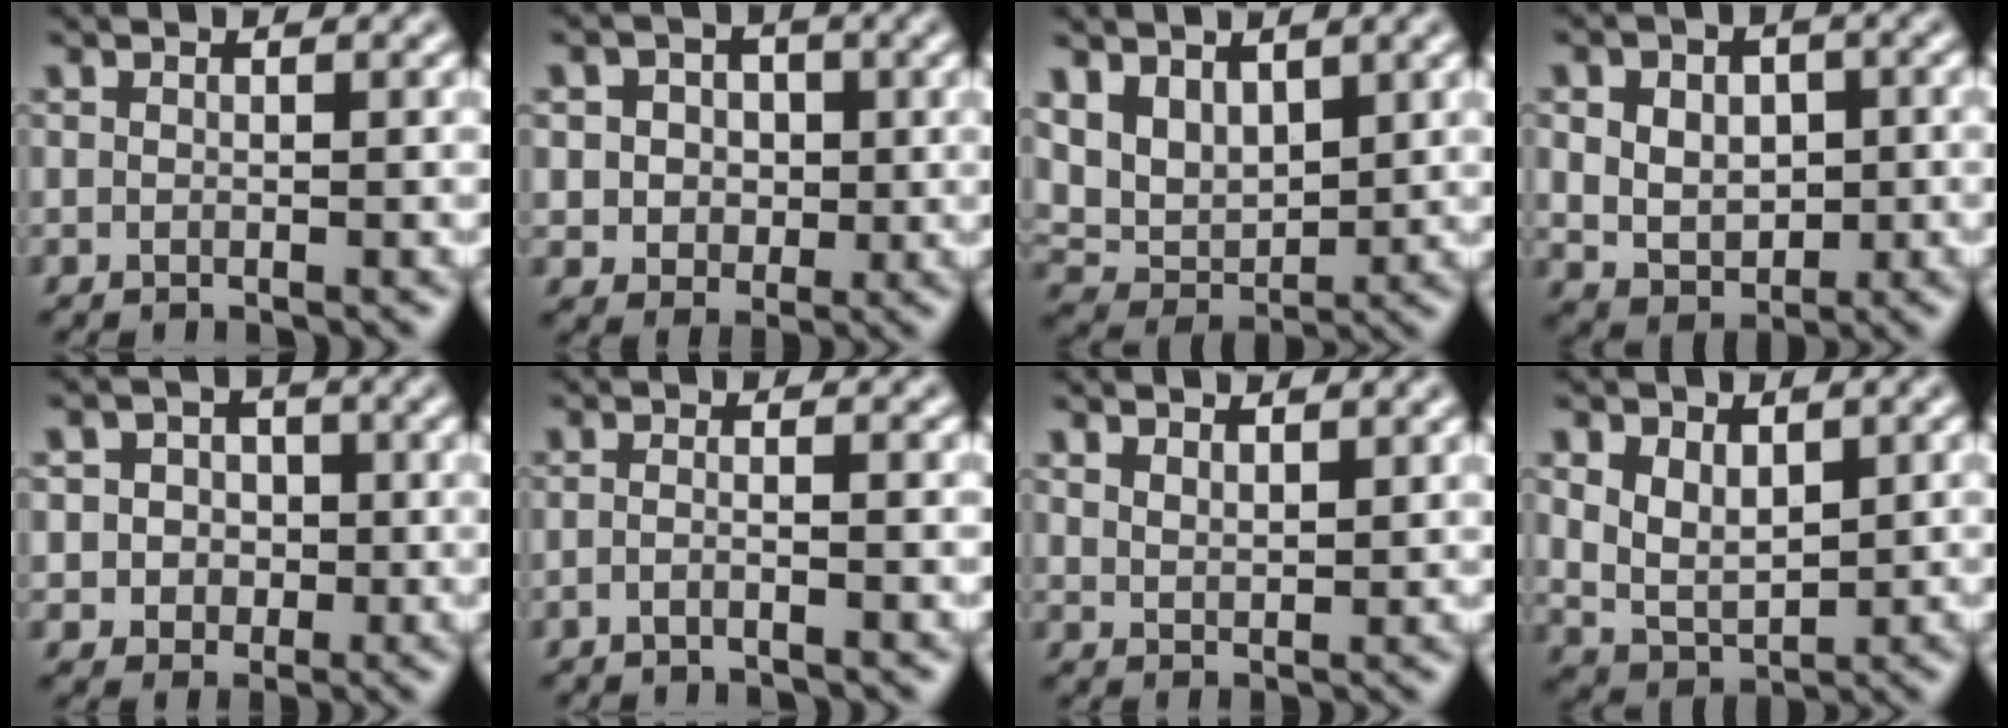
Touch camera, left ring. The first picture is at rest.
{"total": 4.6, "force": [0.9, 4.0, 2.0], "torque": [-0.033, 0.008, 0.009]}
{"total": 4.9, "force": [2.4, 3.1, 2.9], "torque": [-0.063, -0.013, 0.043]}
{"total": 8.0, "force": [1.5, 6.0, 5.1], "torque": [-0.081, 0.028, 0.012]}
{"total": 4.2, "force": [0.5, 3.9, 1.4], "torque": [-0.012, 0.010, -0.003]}
{"total": 1.7, "force": [-0.6, 0.5, 1.4], "torque": [-0.019, -0.005, -0.021]}
{"total": 2.0, "force": [1.7, 0.7, 0.7], "torque": [-0.014, -0.001, 0.034]}
{"total": 3.9, "force": [1.0, 2.7, 2.7], "torque": [-0.056, -0.010, 0.025]}